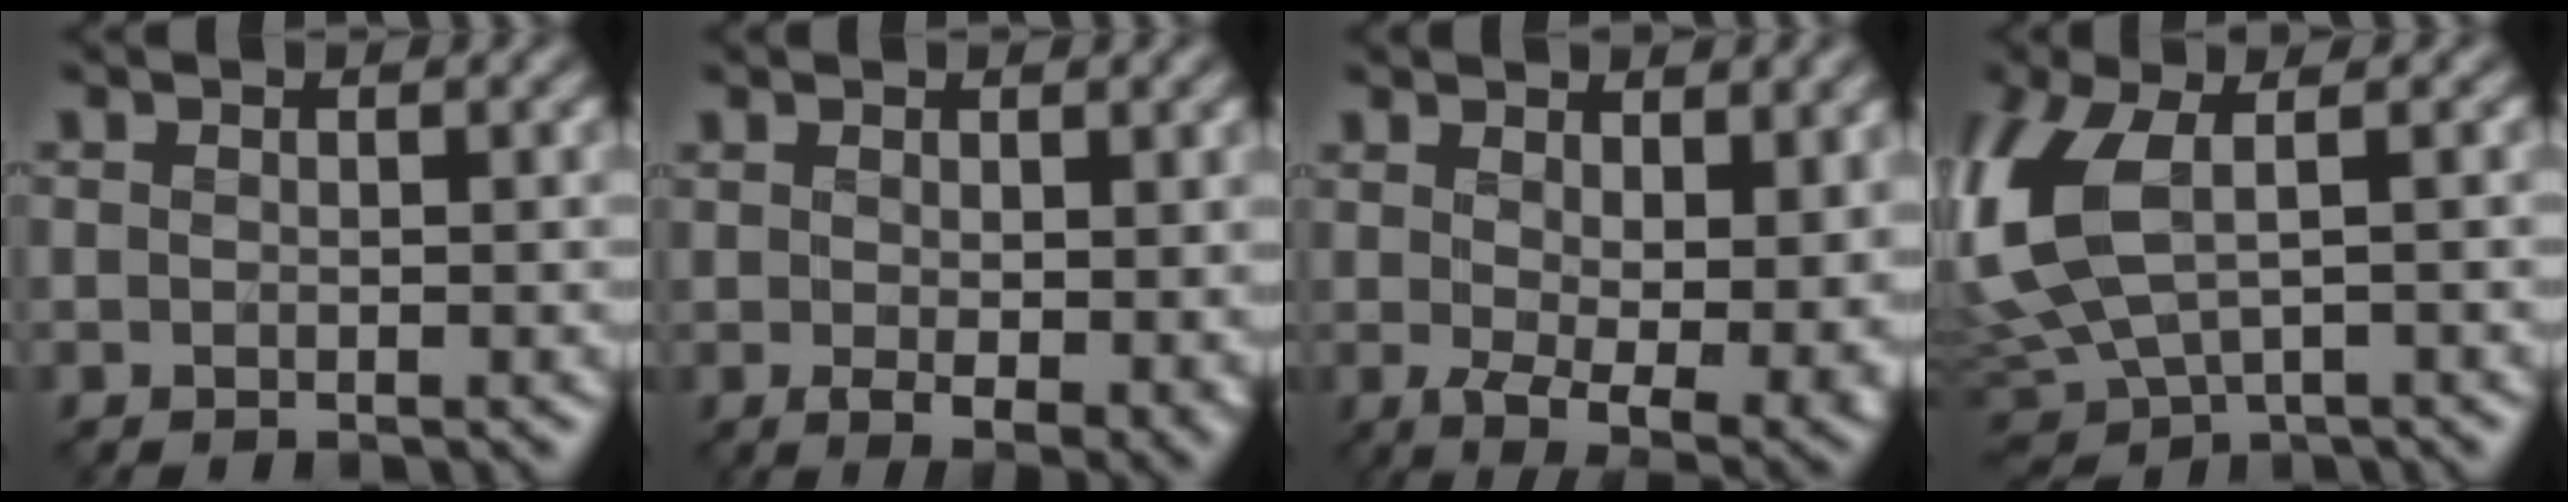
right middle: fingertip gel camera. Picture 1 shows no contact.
{"total": 3.8, "force": [0.1, 1.5, 3.5], "torque": [-0.058, -0.011, 0.010]}
{"total": 9.0, "force": [0.6, 4.6, 7.7], "torque": [-0.124, -0.022, 0.028]}
{"total": 7.3, "force": [0.4, 3.9, 6.2], "torque": [-0.161, -0.005, 0.007]}